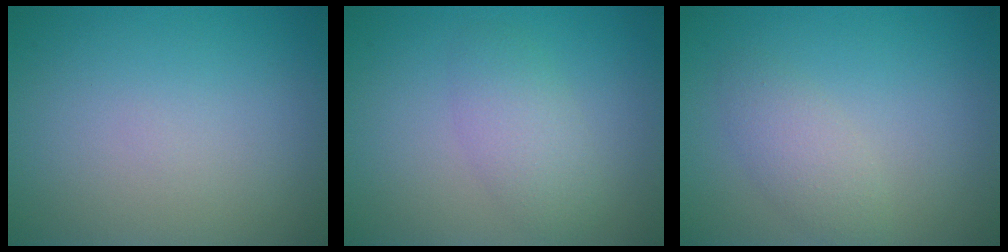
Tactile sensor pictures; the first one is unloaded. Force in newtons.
{"total": 2.7, "press": 2.7, "slide": 0.1}
{"total": 2.1, "press": 2.1, "slide": 0.0}